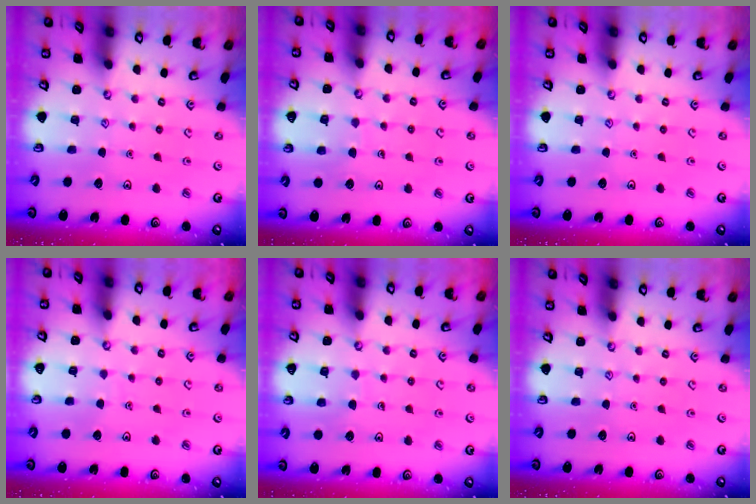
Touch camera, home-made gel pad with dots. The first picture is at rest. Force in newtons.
{"total": 6.0, "press": 5.9, "slide": 0.5}
{"total": 0.0}
{"total": 2.8, "press": 2.8, "slide": 0.1}
{"total": 6.0, "press": 5.9, "slide": 0.5}
{"total": 0.0}